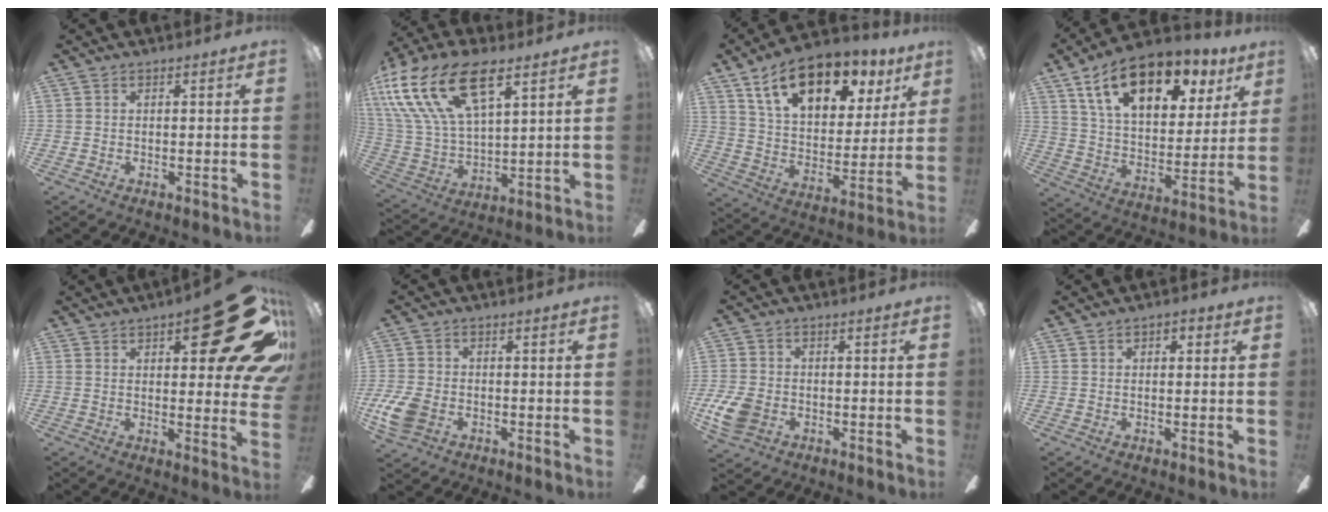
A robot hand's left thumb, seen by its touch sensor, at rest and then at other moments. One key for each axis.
{"total": 24.3, "fx": 13.1, "fy": 11.4, "fz": 16.9, "tx": -0.354, "ty": -0.060, "tz": 0.234}
{"total": 18.2, "fx": 11.5, "fy": 9.6, "fz": 10.4, "tx": -0.170, "ty": -0.056, "tz": 0.202}
{"total": 19.4, "fx": 11.7, "fy": 10.0, "fz": 11.8, "tx": -0.195, "ty": -0.056, "tz": 0.203}
{"total": 23.4, "fx": 11.1, "fy": 7.9, "fz": 19.0, "tx": -0.226, "ty": -0.071, "tz": 0.178}
{"total": 8.2, "fx": -2.6, "fy": 5.7, "fz": 5.2, "tx": -0.110, "ty": 0.005, "tz": -0.047}
{"total": 8.2, "fx": -2.5, "fy": 6.1, "fz": 4.9, "tx": -0.107, "ty": 0.008, "tz": -0.045}
{"total": 1.3, "fx": 0.4, "fy": 1.1, "fz": 0.6, "tx": -0.003, "ty": 0.002, "tz": 0.005}